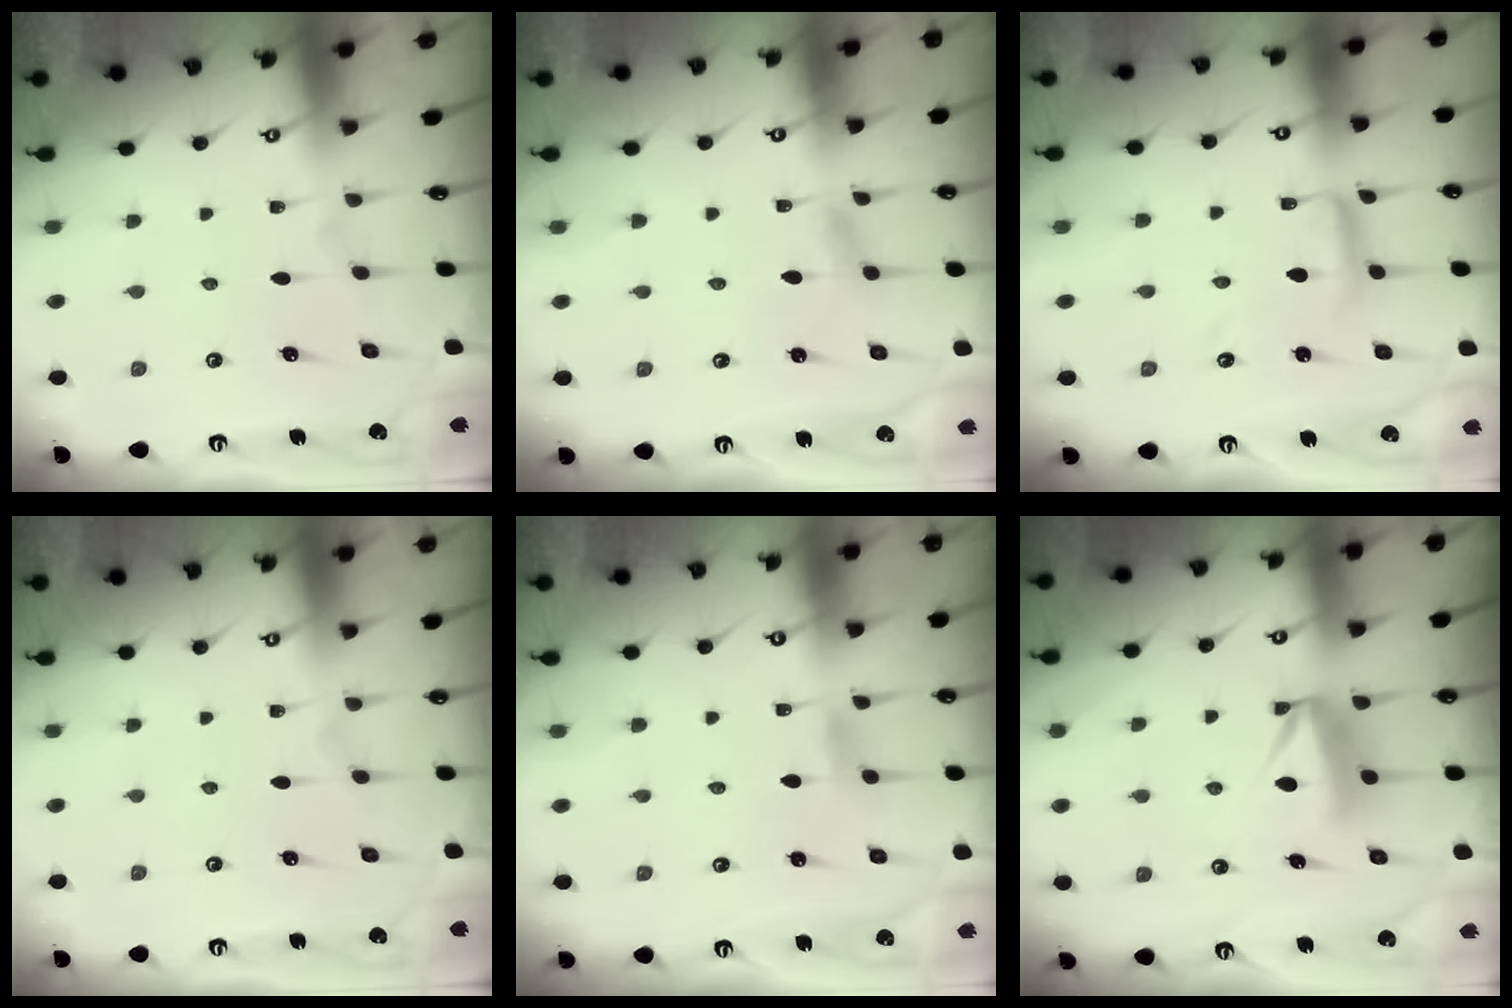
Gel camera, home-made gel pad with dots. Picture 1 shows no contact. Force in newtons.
{"total": 2.5, "press": 2.5, "slide": 0.3}
{"total": 8.3, "press": 8.3, "slide": 0.3}
{"total": 0.0}
{"total": 1.5, "press": 1.5, "slide": 0.2}
{"total": 8.8, "press": 8.8, "slide": 0.9}